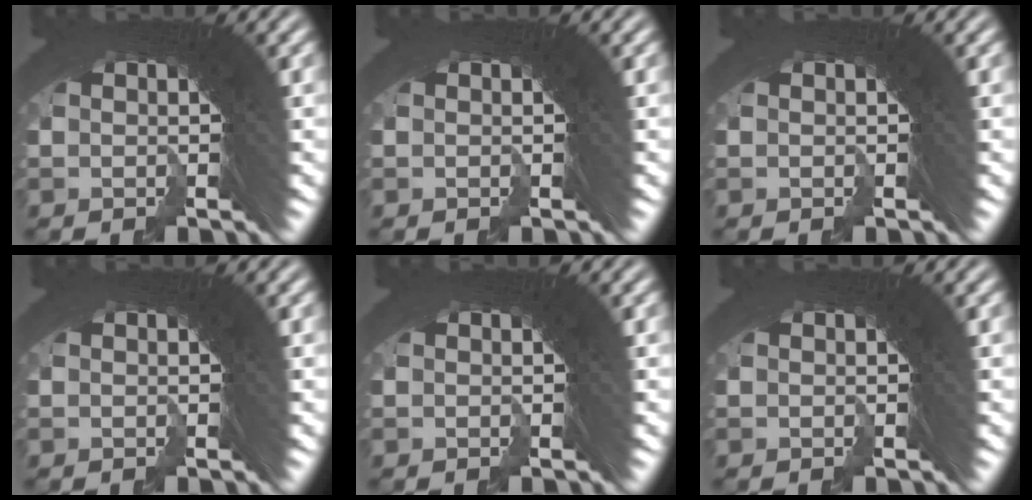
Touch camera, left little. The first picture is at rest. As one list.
[{"total": 0.0}, {"total": 0.0}, {"total": 0.0}, {"total": 0.0}, {"total": 0.0}]